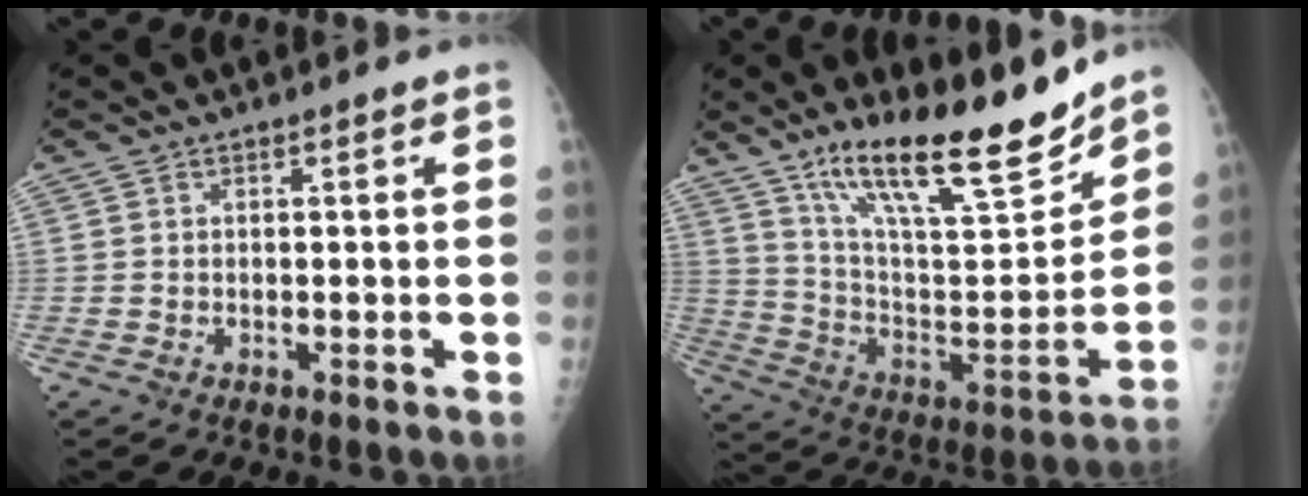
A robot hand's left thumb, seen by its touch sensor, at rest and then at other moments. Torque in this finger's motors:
{"motor_torque": [0.62, 0.48, 1.46, -1.31, 0.13]}